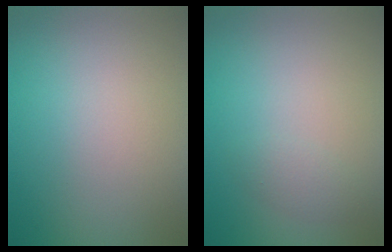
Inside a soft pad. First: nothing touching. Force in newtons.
{"total": 2.3, "press": 2.3, "slide": 0.2}